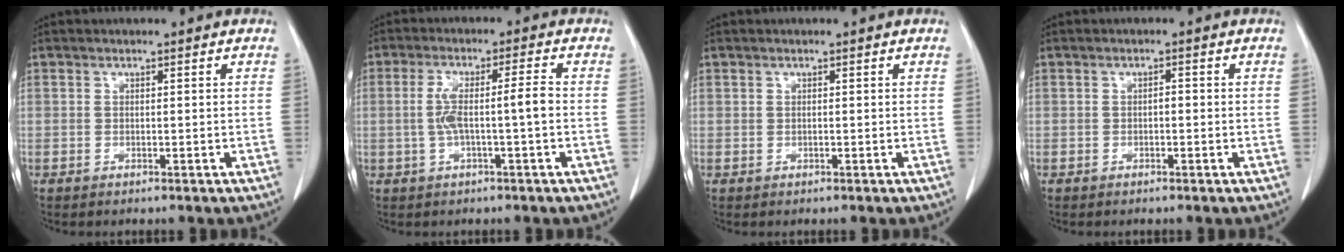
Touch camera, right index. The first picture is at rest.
{"total": 6.0, "force": [-0.7, 0.2, 6.0], "torque": [-0.121, 0.019, -0.009]}
{"total": 0.0}
{"total": 0.8, "force": [-0.2, 0.3, 0.7], "torque": [-0.012, 0.003, -0.004]}